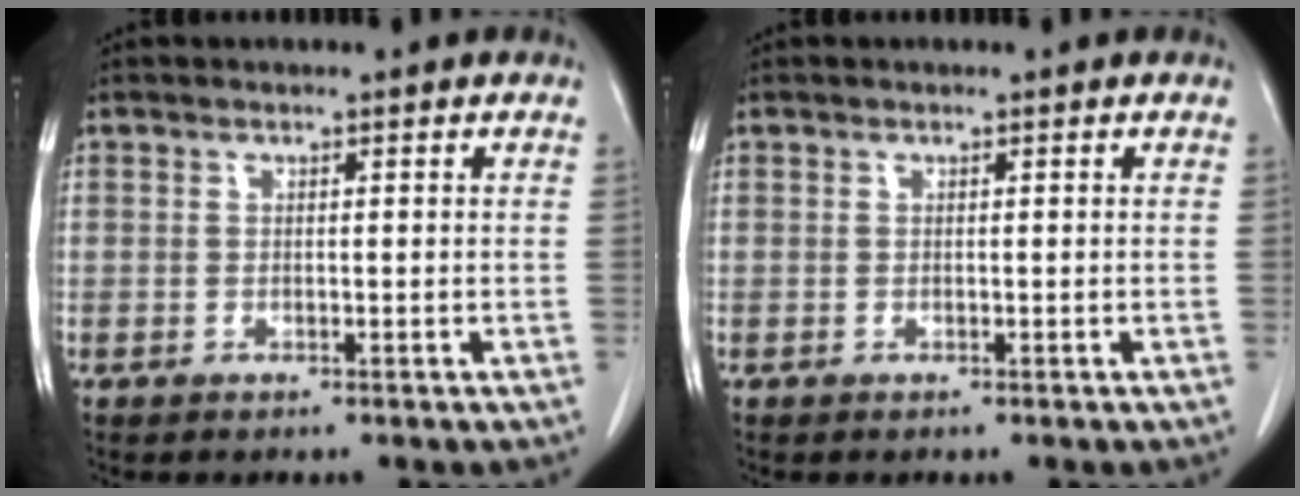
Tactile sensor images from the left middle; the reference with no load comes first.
{"total": 0.0}